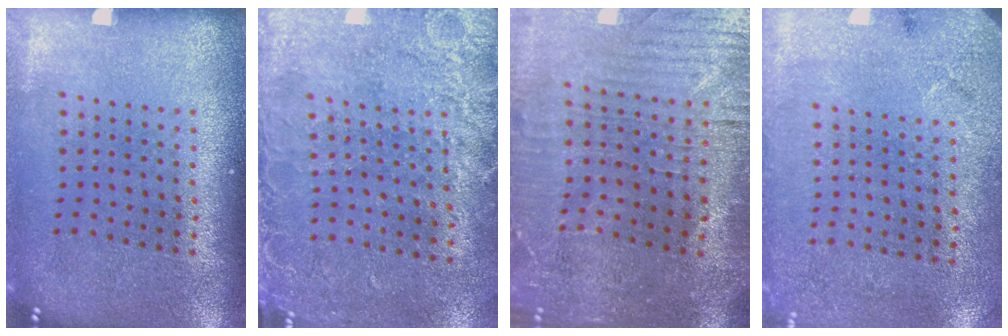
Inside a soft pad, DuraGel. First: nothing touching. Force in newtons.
{"total": 2.5, "press": 2.1, "slide": 1.4}
{"total": 1.8, "press": 1.8, "slide": 0.5}
{"total": 2.7, "press": 2.2, "slide": 1.6}